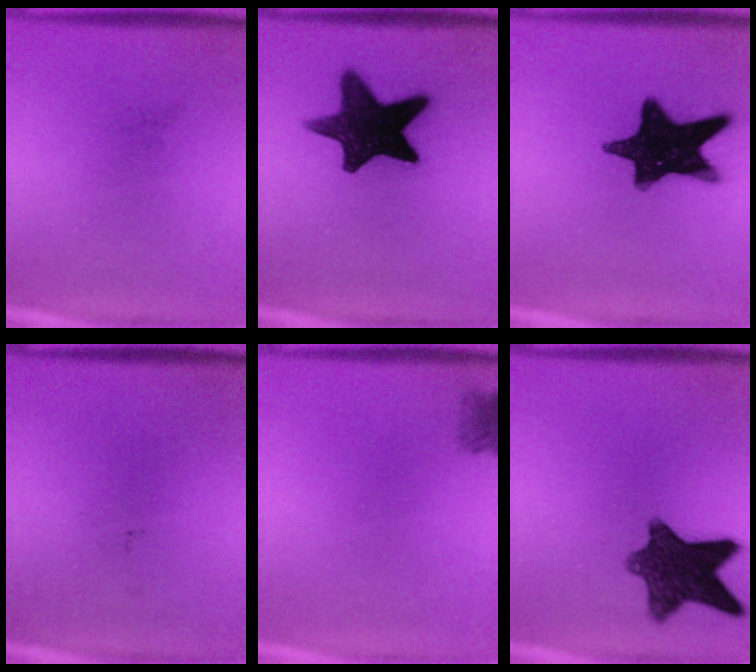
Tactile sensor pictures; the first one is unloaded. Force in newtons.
{"total": 14.9}
{"total": 16.6}
{"total": 0.0}
{"total": 2.1}
{"total": 11.0}